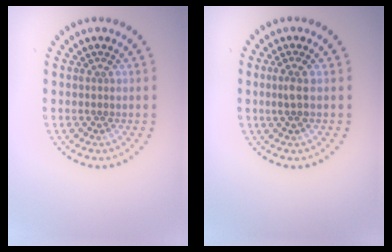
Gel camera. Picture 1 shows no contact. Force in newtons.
{"total": 1.5, "press": 1.3, "slide": 0.8}